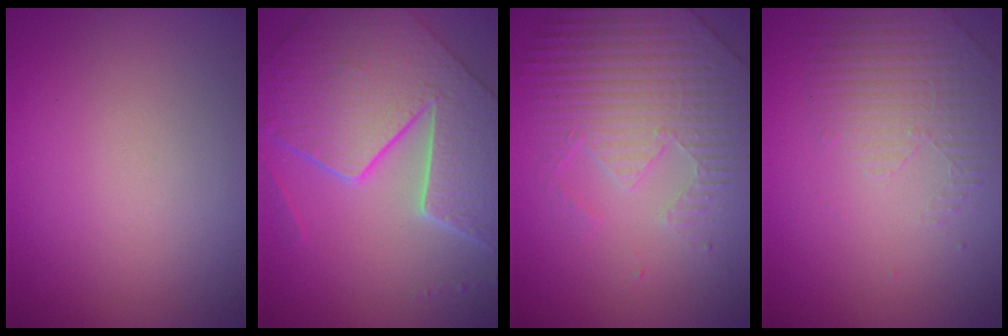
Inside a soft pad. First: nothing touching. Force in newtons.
{"total": 9.6, "press": 7.1, "slide": 6.5}
{"total": 4.4, "press": 4.3, "slide": 1.1}
{"total": 1.7, "press": 1.3, "slide": 1.1}